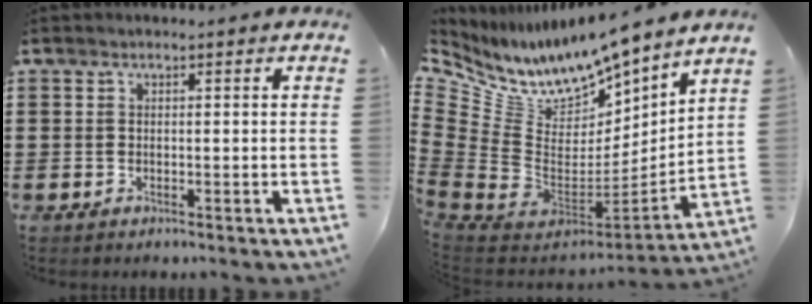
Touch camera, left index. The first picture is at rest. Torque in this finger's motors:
{"motor_torque": [2.14, 0.00, 0.43, 0.10]}